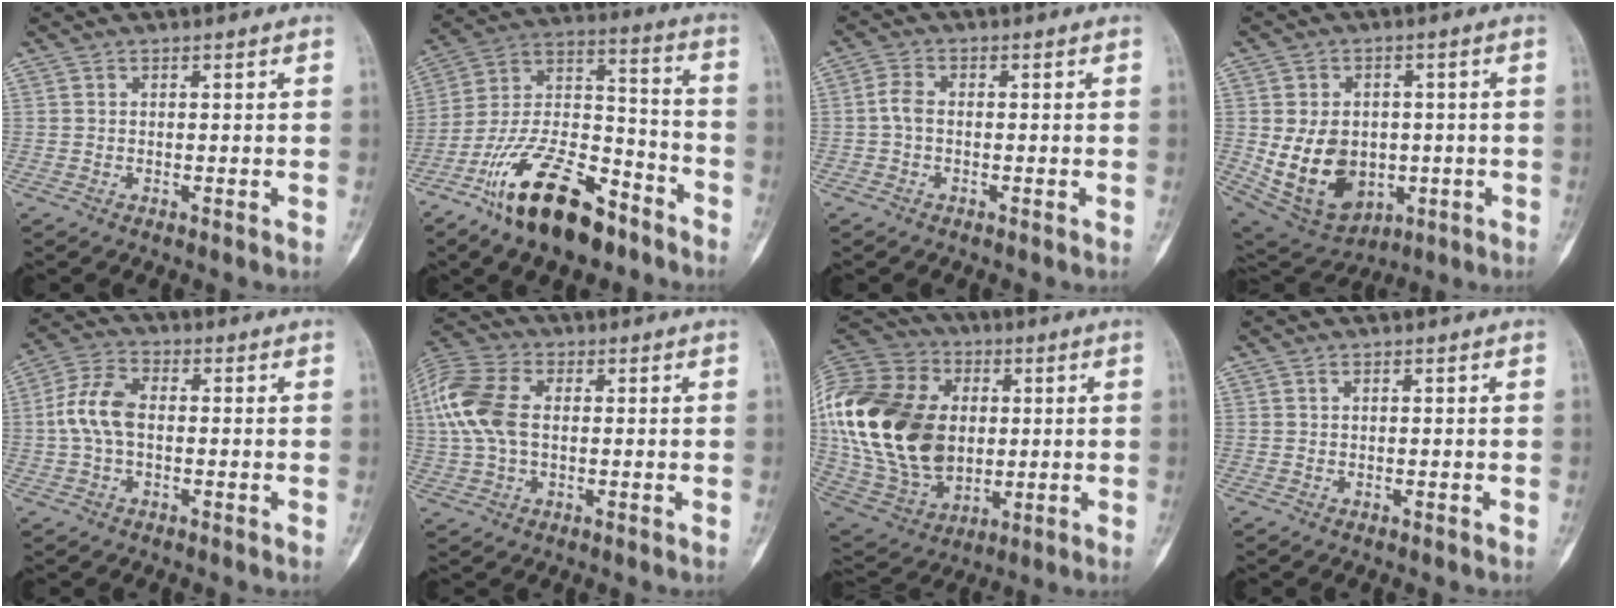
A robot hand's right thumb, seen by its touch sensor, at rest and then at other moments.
{"total": 20.8, "force": [-13.4, 9.2, 13.0], "torque": [-0.230, 0.089, -0.240]}
{"total": 2.6, "force": [-0.5, 1.6, 2.0], "torque": [-0.039, 0.009, -0.018]}
{"total": 14.6, "force": [-1.7, 11.0, 9.5], "torque": [-0.136, 0.004, 0.003]}
{"total": 7.9, "force": [-0.3, 4.5, 6.5], "torque": [-0.139, 0.022, -0.014]}
{"total": 12.6, "force": [1.1, 7.9, 9.7], "torque": [-0.219, 0.022, 0.016]}
{"total": 30.0, "force": [2.1, 21.4, 20.9], "torque": [-0.427, 0.003, 0.049]}
{"total": 0.0}